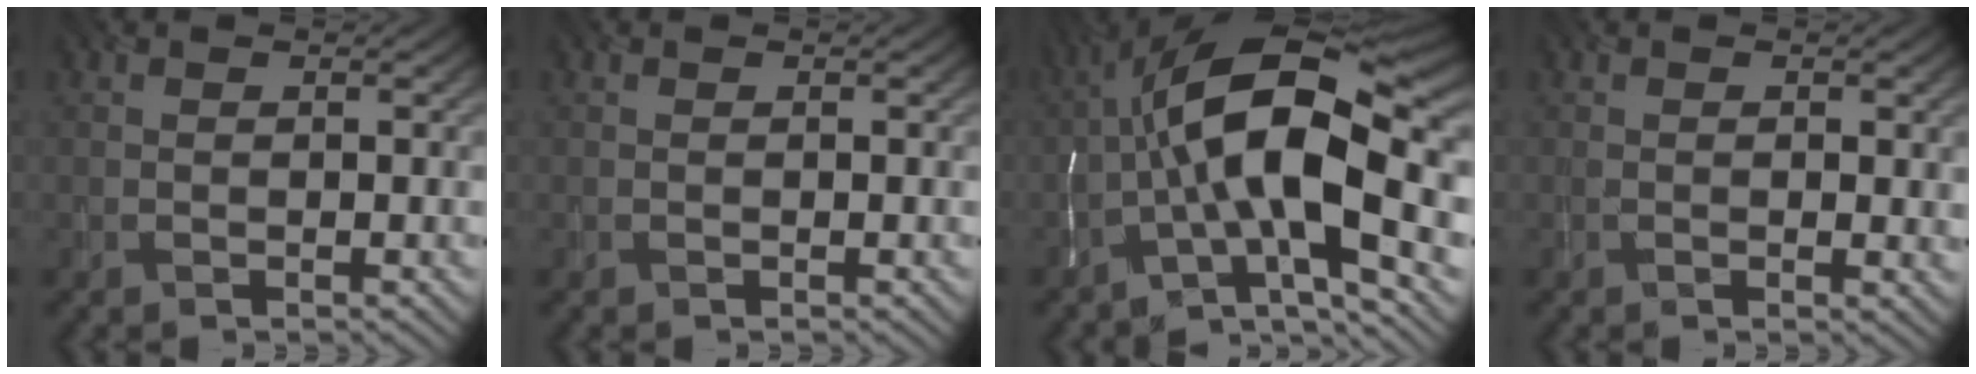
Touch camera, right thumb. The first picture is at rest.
{"total": 0.0}
{"total": 17.7, "force": [-1.7, 6.7, 16.3], "torque": [-0.280, 0.034, -0.046]}
{"total": 1.4, "force": [0.1, 0.6, 1.3], "torque": [-0.021, -0.005, 0.004]}